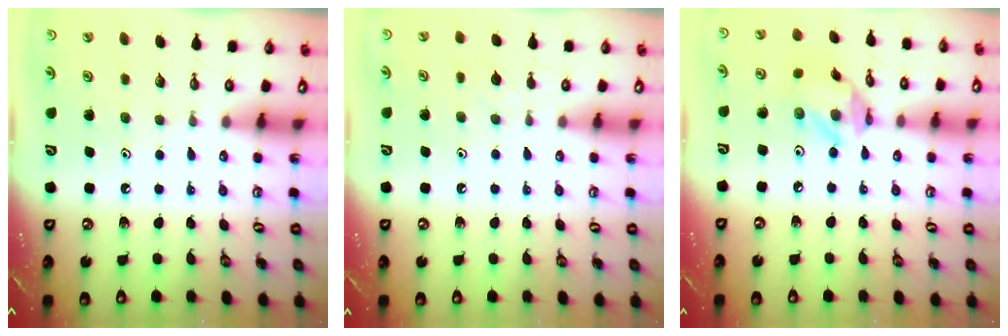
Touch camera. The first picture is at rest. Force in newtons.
{"total": 3.2, "press": 3.2, "slide": 0.7}
{"total": 10.3, "press": 10.3, "slide": 0.8}